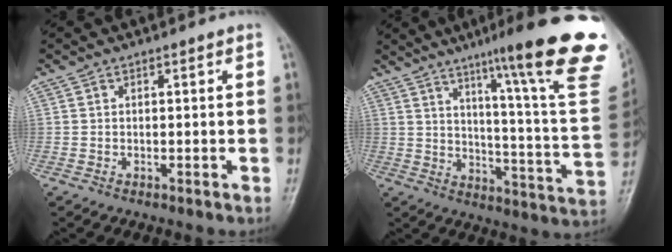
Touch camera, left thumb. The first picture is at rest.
{"total": 26.7, "force": [16.5, 2.5, 20.8], "torque": [-0.249, -0.083, 0.221]}